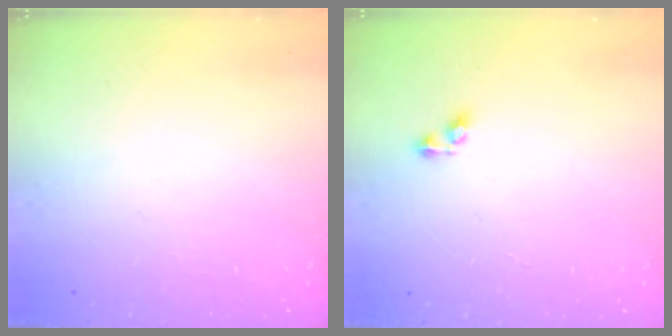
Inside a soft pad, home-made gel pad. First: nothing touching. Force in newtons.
{"total": 4.2, "press": 4.1, "slide": 1.1}